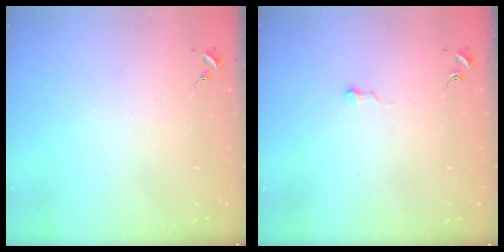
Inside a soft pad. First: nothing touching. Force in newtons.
{"total": 3.3, "press": 3.3, "slide": 0.2}